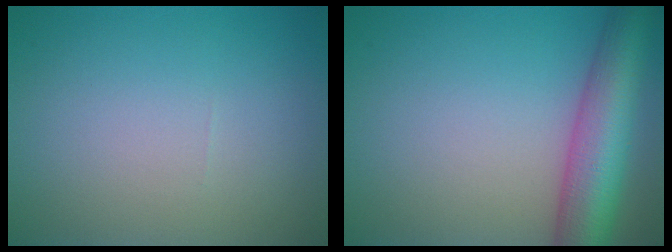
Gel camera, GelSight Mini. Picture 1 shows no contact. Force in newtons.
{"total": 8.3, "press": 8.3, "slide": 0.4}